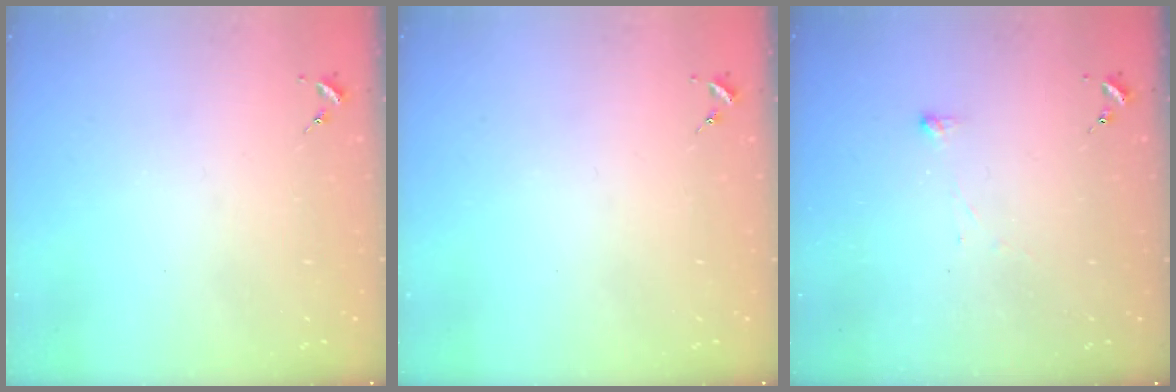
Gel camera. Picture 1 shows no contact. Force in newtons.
{"total": 0.0}
{"total": 2.9, "press": 2.9, "slide": 0.3}